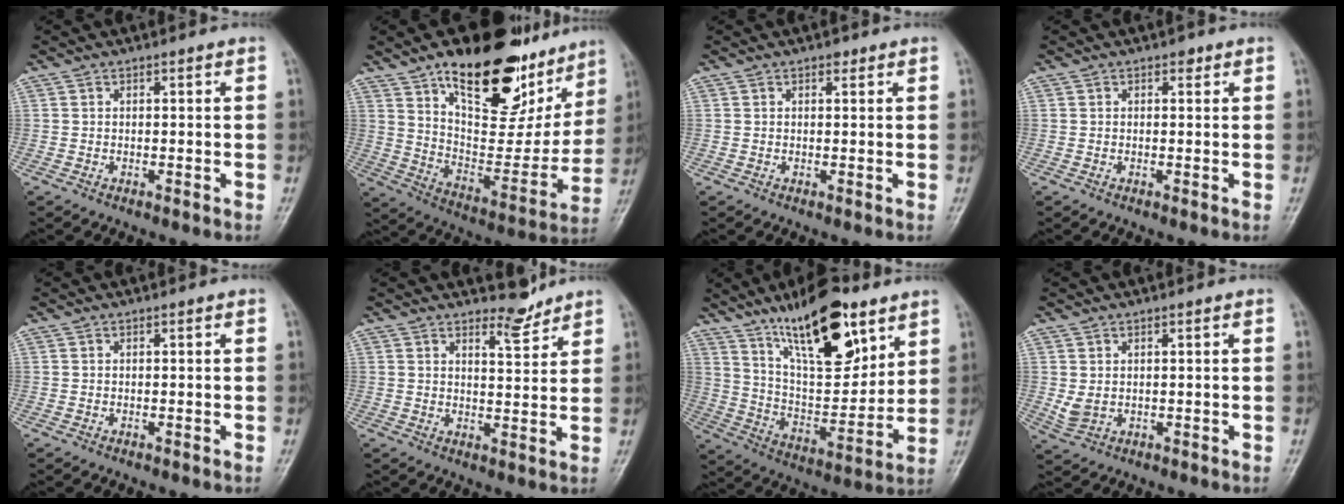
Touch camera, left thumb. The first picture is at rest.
{"total": 28.3, "force": [17.3, 13.0, 18.2], "torque": [-0.215, -0.052, 0.269]}
{"total": 1.2, "force": [0.8, 0.7, 0.6], "torque": [-0.004, -0.003, 0.008]}
{"total": 1.1, "force": [0.6, 0.8, 0.6], "torque": [0.002, -0.001, 0.005]}
{"total": 0.0}
{"total": 3.9, "force": [3.7, 1.1, 0.9], "torque": [-0.003, -0.037, 0.062]}
{"total": 20.4, "force": [12.7, 7.7, 14.0], "torque": [-0.184, -0.067, 0.224]}
{"total": 3.4, "force": [0.7, 2.2, 2.4], "torque": [-0.046, -0.004, 0.023]}